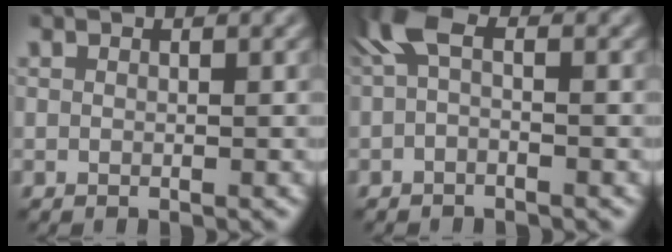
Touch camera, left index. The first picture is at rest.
{"total": 2.7, "force": [0.1, 1.1, 2.5], "torque": [-0.052, 0.010, -0.009]}